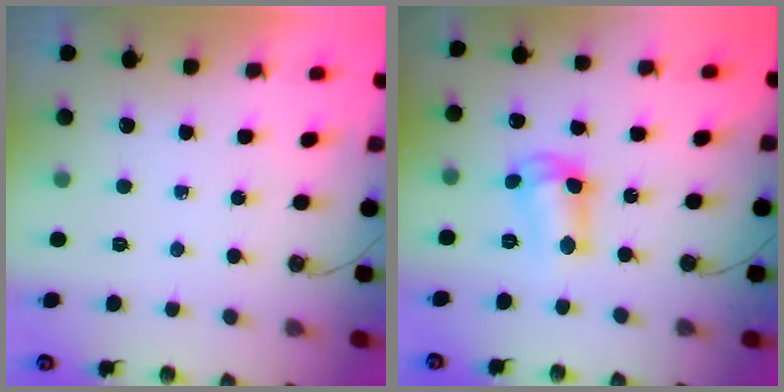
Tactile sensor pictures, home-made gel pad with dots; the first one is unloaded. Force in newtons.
{"total": 8.7, "press": 8.6, "slide": 0.6}